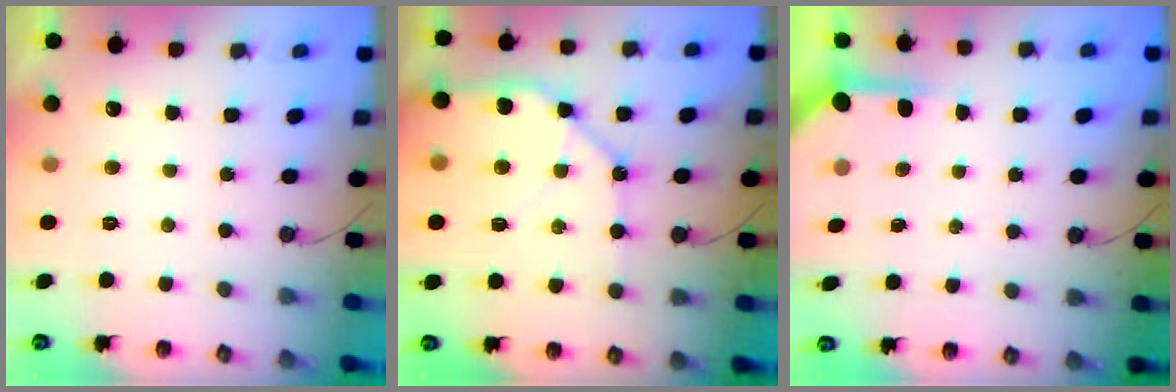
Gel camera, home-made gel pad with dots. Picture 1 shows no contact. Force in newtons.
{"total": 11.4, "press": 11.3, "slide": 1.4}
{"total": 3.9, "press": 3.8, "slide": 0.3}